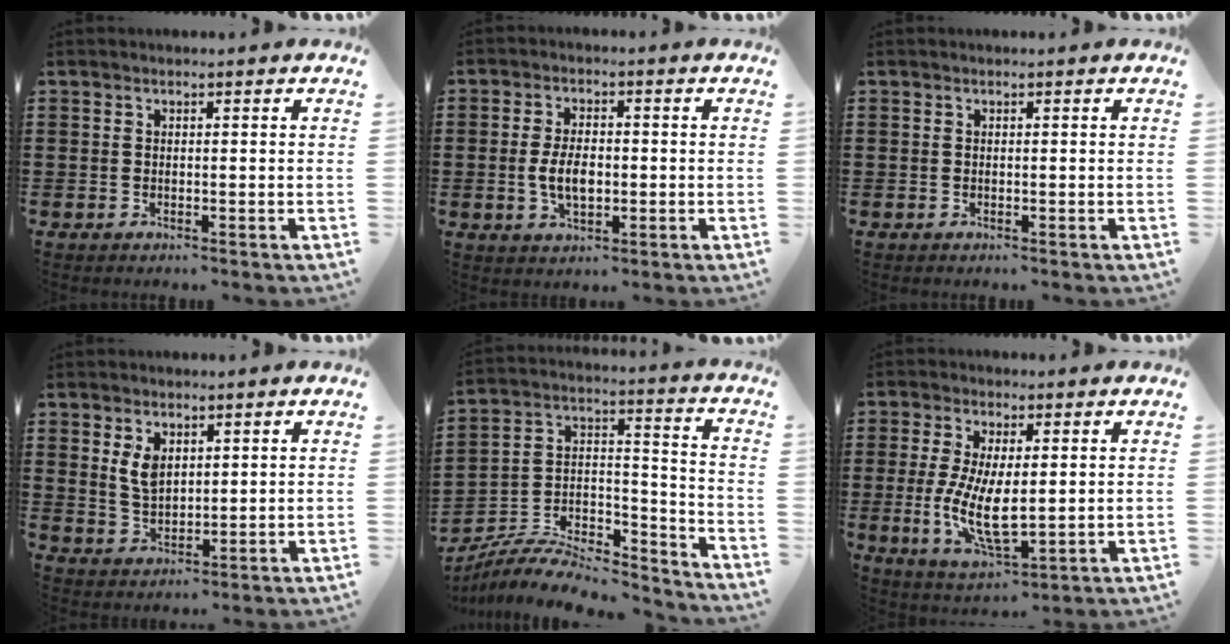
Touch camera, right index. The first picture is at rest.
{"total": 5.3, "force": [-0.6, 2.8, 4.5], "torque": [-0.089, -0.002, -0.016]}
{"total": 0.0}
{"total": 4.2, "force": [1.9, 2.5, 2.8], "torque": [-0.063, 0.007, 0.034]}
{"total": 7.1, "force": [-6.3, 2.3, 2.3], "torque": [-0.041, 0.009, -0.123]}
{"total": 9.3, "force": [-0.3, 4.0, 8.4], "torque": [-0.160, -0.011, -0.006]}